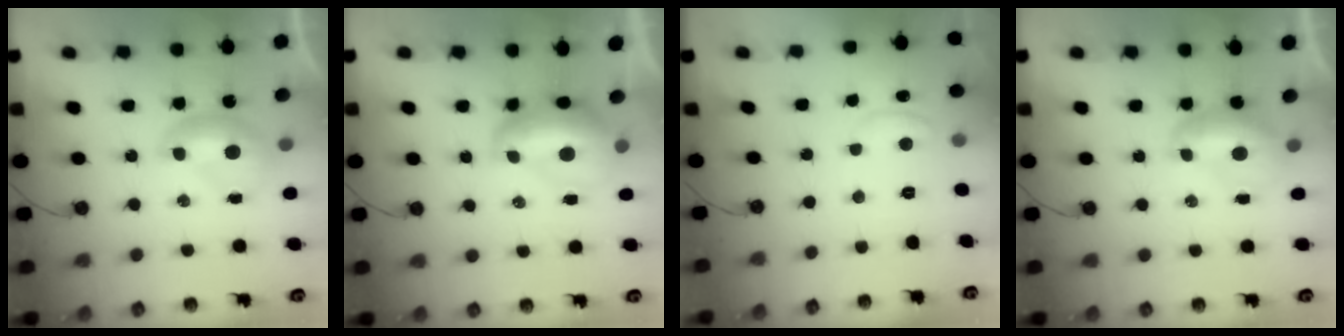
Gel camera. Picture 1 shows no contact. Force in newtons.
{"total": 3.9, "press": 3.9, "slide": 0.8}
{"total": 0.5, "press": 0.4, "slide": 0.3}
{"total": 0.5, "press": 0.5, "slide": 0.2}